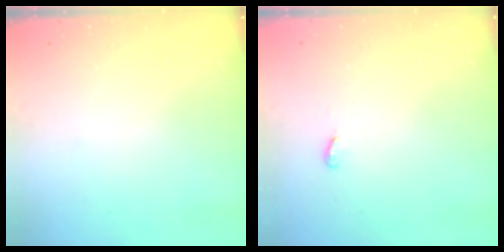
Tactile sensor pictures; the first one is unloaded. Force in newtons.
{"total": 3.2, "press": 3.1, "slide": 0.4}